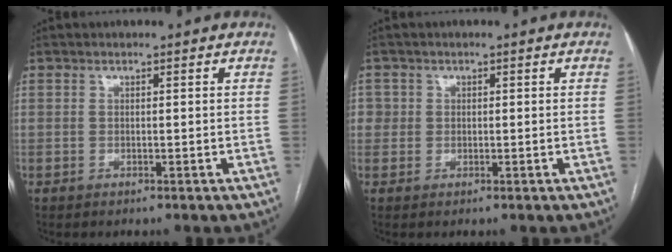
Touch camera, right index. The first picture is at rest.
{"total": 2.1, "force": [0.3, 2.0, 0.2], "torque": [0.010, 0.004, 0.004]}